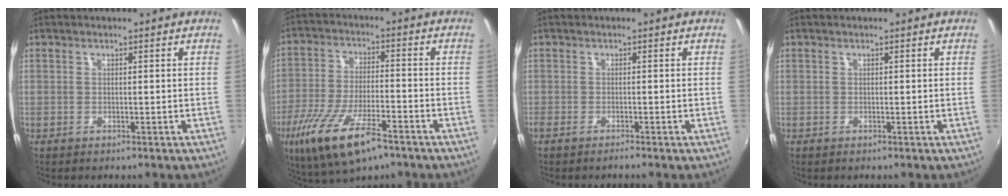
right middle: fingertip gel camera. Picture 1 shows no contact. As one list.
[{"total": 15.6, "force": [-9.2, 5.1, 11.6], "torque": [-0.241, -0.041, -0.168]}, {"total": 1.2, "force": [-1.1, -0.2, 0.5], "torque": [-0.008, -0.007, -0.021]}, {"total": 0.0}]